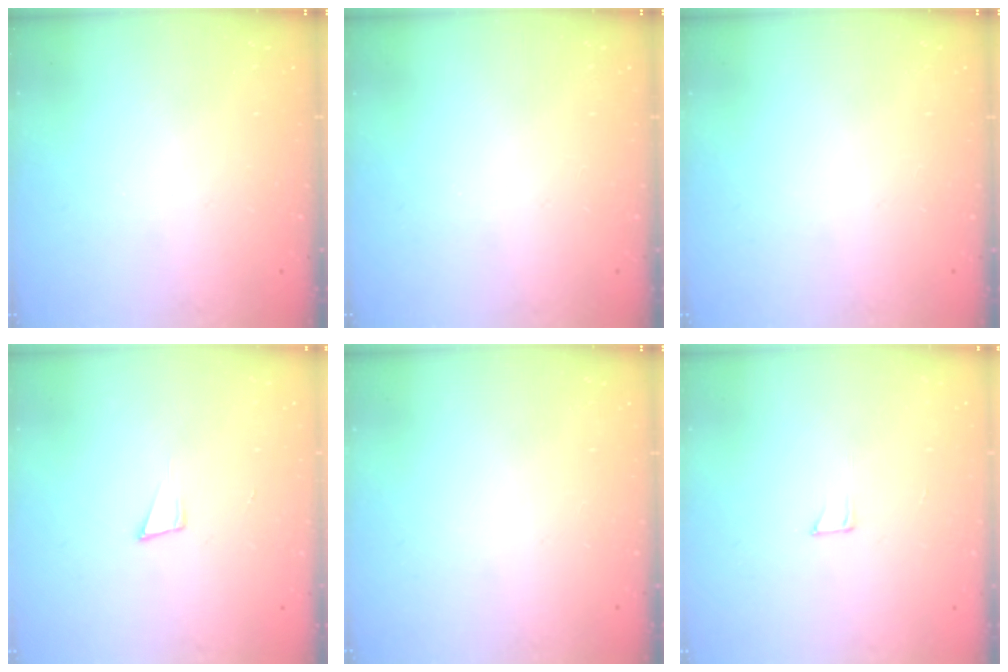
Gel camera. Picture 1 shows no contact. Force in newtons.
{"total": 0.0}
{"total": 0.0}
{"total": 4.8, "press": 3.6, "slide": 3.2}
{"total": 0.0}
{"total": 4.3, "press": 4.3, "slide": 0.4}